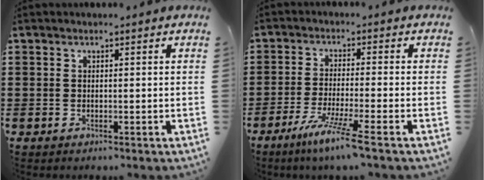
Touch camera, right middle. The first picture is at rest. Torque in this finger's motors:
{"motor_torque": [1.39, -0.34, 0.52, 0.17]}